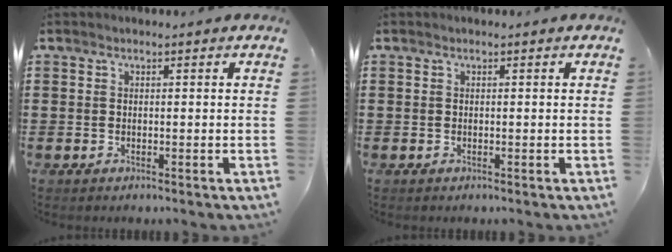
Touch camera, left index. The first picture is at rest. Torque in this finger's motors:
{"motor_torque": [0.00, 0.00, 0.02, 0.00]}